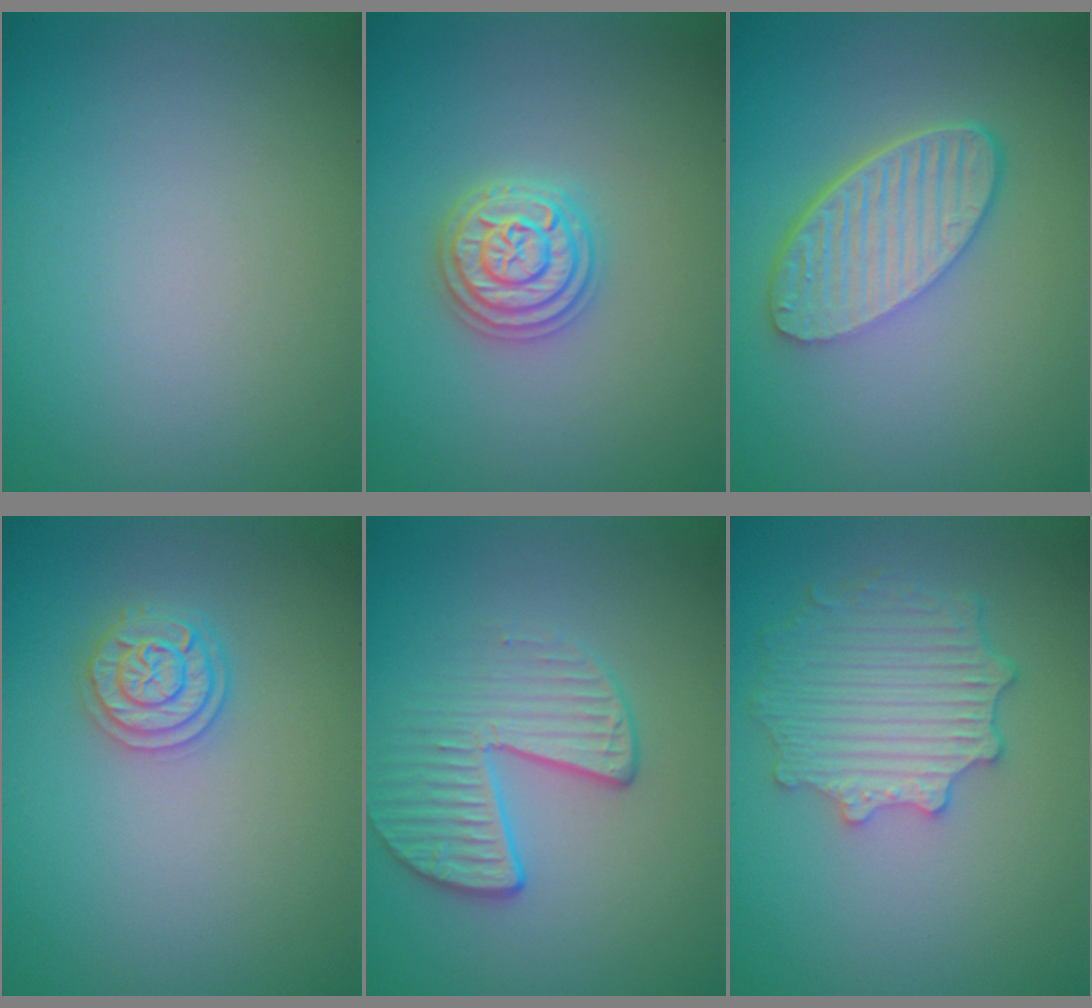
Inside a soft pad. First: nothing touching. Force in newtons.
{"total": 3.7, "press": 3.7, "slide": 0.5}
{"total": 5.7, "press": 4.2, "slide": 3.9}
{"total": 2.4, "press": 2.4, "slide": 0.4}
{"total": 3.4, "press": 2.8, "slide": 2.0}
{"total": 4.8, "press": 3.9, "slide": 2.7}